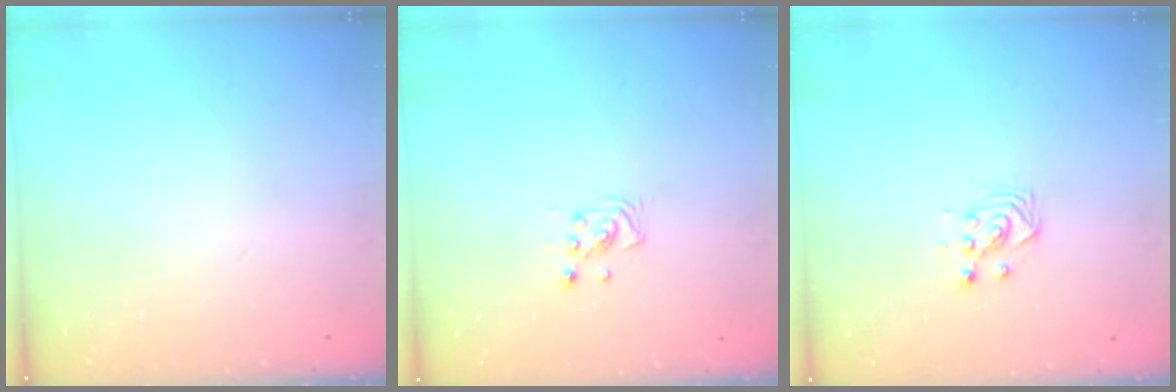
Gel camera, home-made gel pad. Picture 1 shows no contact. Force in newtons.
{"total": 2.9, "press": 2.9, "slide": 0.3}
{"total": 3.5, "press": 3.5, "slide": 0.4}